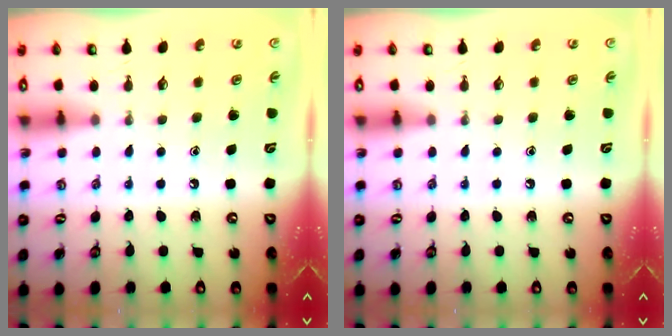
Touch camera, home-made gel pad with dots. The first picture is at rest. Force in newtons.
{"total": 0.0}